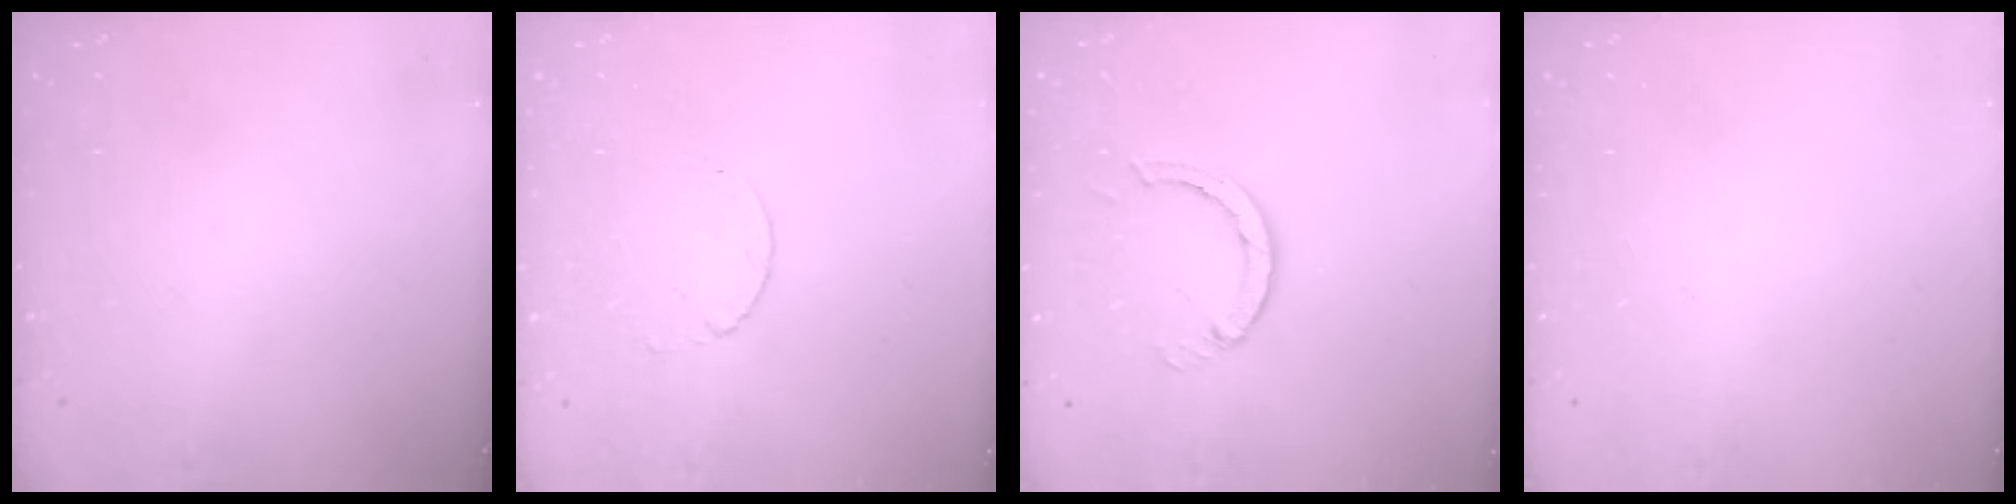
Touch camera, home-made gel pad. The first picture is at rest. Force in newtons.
{"total": 2.3, "press": 2.3, "slide": 0.3}
{"total": 3.7, "press": 3.7, "slide": 0.1}
{"total": 0.0}